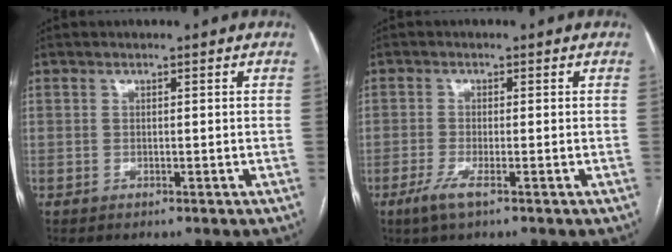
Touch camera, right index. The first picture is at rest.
{"total": 3.2, "force": [-1.9, 0.2, 2.6], "torque": [-0.055, -0.008, -0.039]}